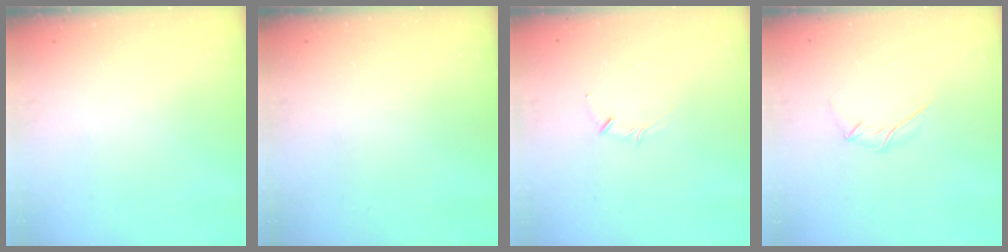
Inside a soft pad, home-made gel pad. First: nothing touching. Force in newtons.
{"total": 0.0}
{"total": 3.1, "press": 3.0, "slide": 0.7}
{"total": 3.9, "press": 3.8, "slide": 0.9}